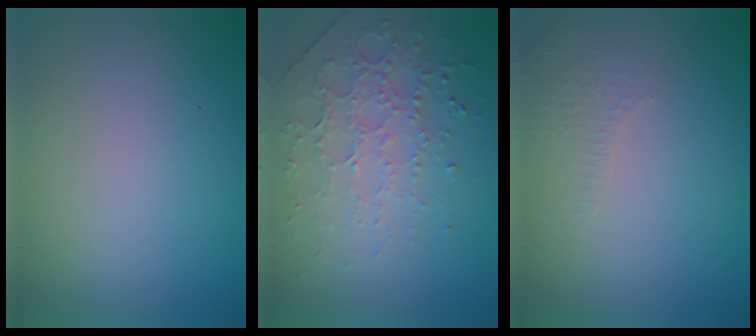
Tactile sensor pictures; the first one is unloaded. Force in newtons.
{"total": 4.5, "press": 3.2, "slide": 3.2}
{"total": 1.6, "press": 1.6, "slide": 0.4}